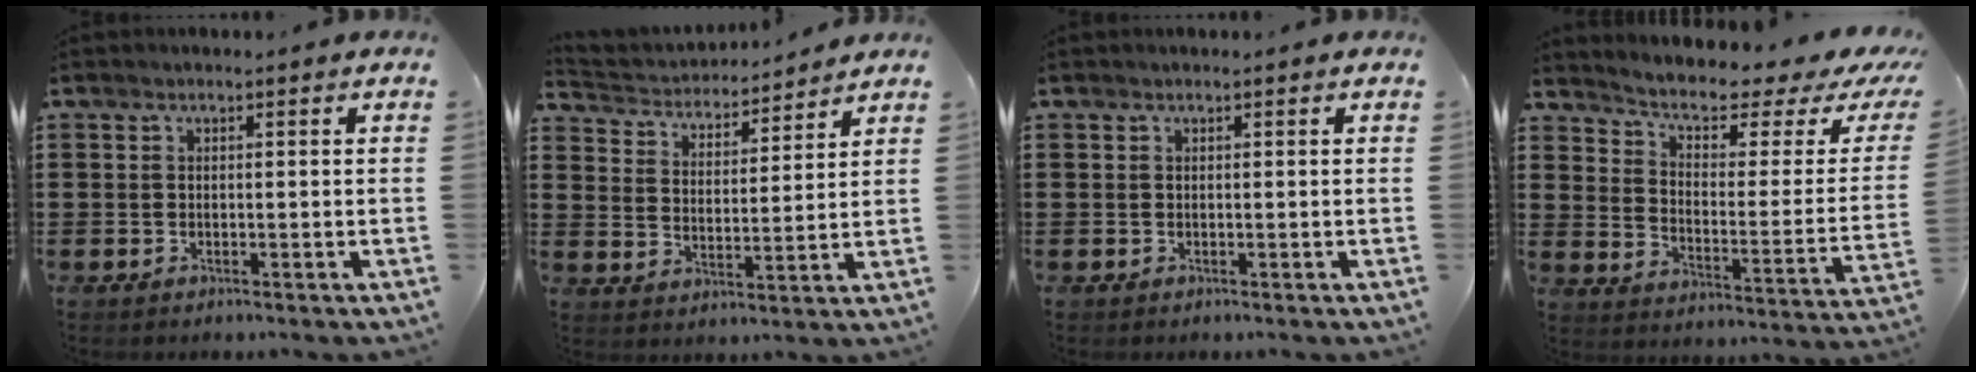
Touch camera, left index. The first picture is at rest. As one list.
[{"total": 3.5, "force": [3.4, 0.6, -0.2], "torque": [-0.021, -0.027, 0.053]}, {"total": 0.0}, {"total": 4.6, "force": [2.9, 1.4, 3.2], "torque": [-0.071, -0.024, 0.040]}]